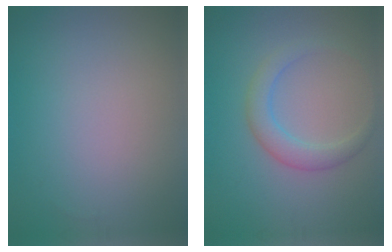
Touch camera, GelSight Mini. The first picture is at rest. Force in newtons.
{"total": 2.8, "press": 2.8, "slide": 0.2}